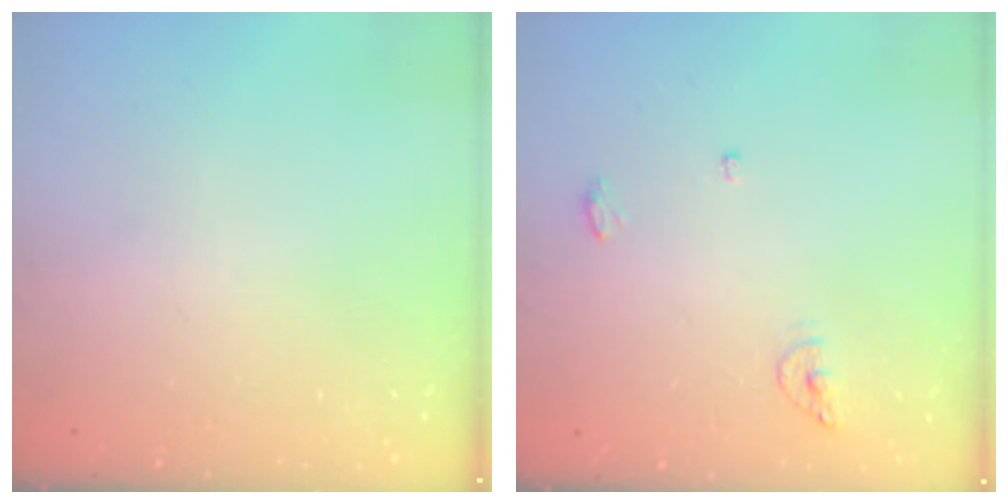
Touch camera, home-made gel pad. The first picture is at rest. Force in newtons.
{"total": 5.9, "press": 5.6, "slide": 1.7}